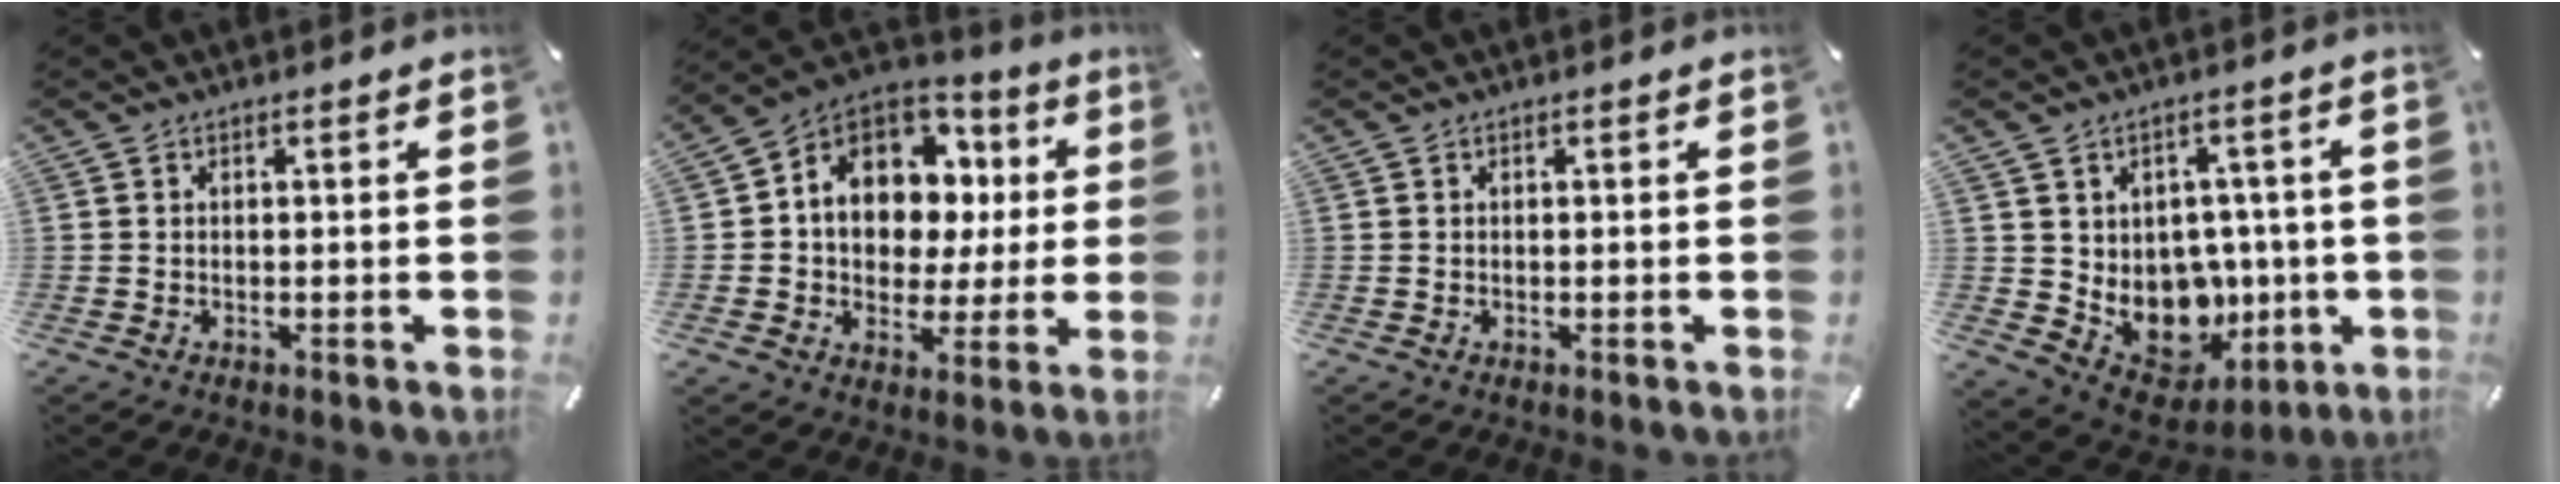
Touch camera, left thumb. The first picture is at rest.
{"total": 12.1, "force": [3.8, 10.1, 5.3], "torque": [-0.095, -0.033, 0.075]}
{"total": 0.0}
{"total": 12.0, "force": [-0.9, 10.5, 5.7], "torque": [-0.079, -0.025, 0.004]}